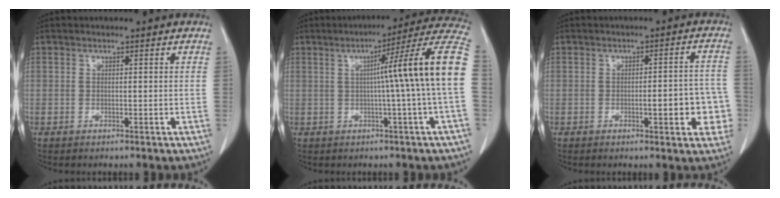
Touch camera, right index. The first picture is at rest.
{"total": 14.5, "force": [0.5, -2.2, 14.4], "torque": [-0.181, 0.020, -0.001]}
{"total": 7.3, "force": [-2.1, 1.8, 6.7], "torque": [-0.074, 0.018, -0.024]}